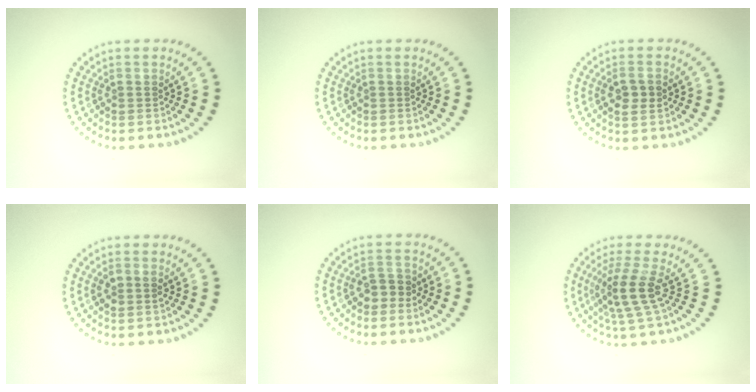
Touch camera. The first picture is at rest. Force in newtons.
{"total": 0.0}
{"total": 2.3, "press": 2.3, "slide": 0.4}
{"total": 1.4, "press": 1.4, "slide": 0.5}
{"total": 1.8, "press": 1.7, "slide": 0.6}
{"total": 3.9, "press": 2.9, "slide": 2.6}